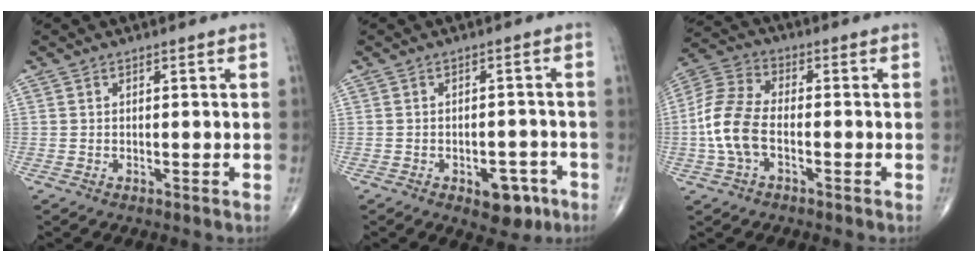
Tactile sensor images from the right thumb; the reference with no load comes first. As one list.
[{"total": 6.1, "force": [-3.1, 3.5, 4.0], "torque": [-0.026, 0.019, -0.034]}, {"total": 10.3, "force": [-2.2, 5.8, 8.2], "torque": [-0.182, 0.027, -0.051]}]